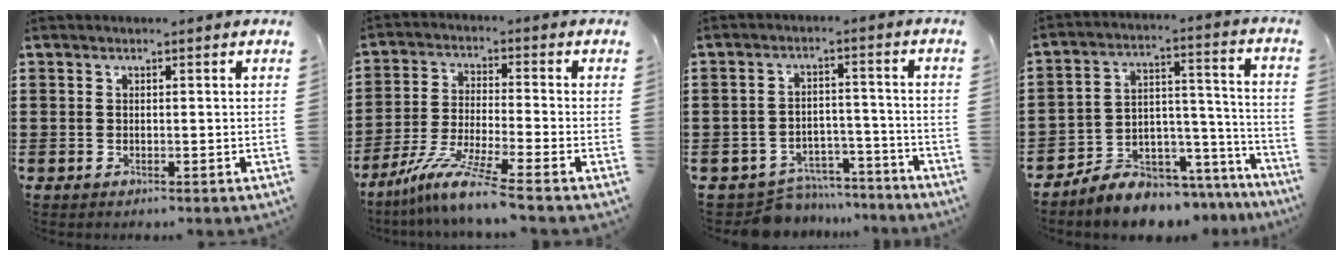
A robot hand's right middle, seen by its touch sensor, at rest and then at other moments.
{"total": 8.2, "force": [-6.6, -0.1, 5.0], "torque": [-0.103, -0.013, -0.128]}
{"total": 6.3, "force": [-6.1, 1.6, 0.6], "torque": [-0.012, 0.019, -0.120]}
{"total": 6.9, "force": [-6.7, 1.8, 0.2], "torque": [-0.005, 0.009, -0.129]}